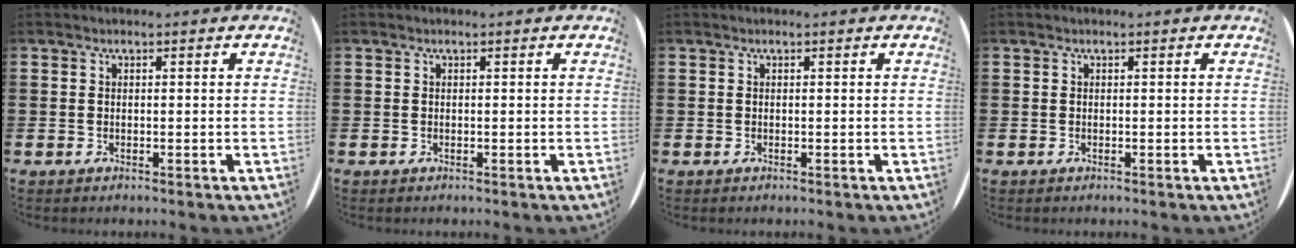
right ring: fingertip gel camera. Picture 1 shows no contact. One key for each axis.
{"total": 0.0}
{"total": 0.0}
{"total": 0.0}